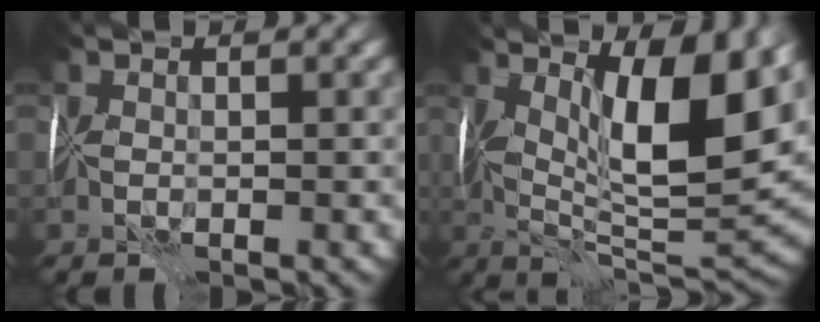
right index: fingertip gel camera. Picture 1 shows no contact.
{"total": 12.5, "force": [3.8, 4.1, 11.2], "torque": [-0.169, -0.007, 0.063]}